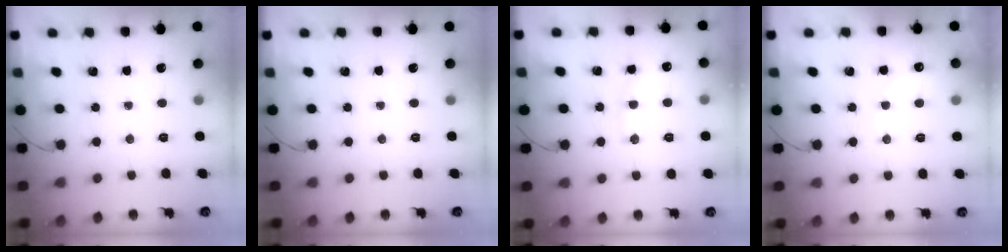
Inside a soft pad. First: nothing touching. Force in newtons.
{"total": 0.0}
{"total": 10.2, "press": 10.2, "slide": 0.9}
{"total": 6.7, "press": 6.6, "slide": 1.0}